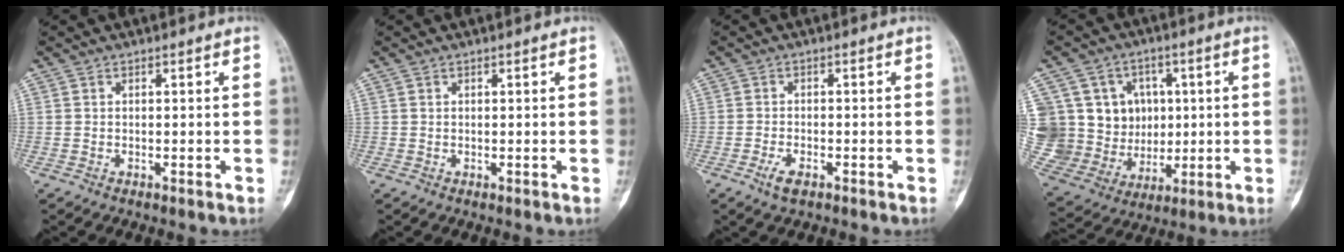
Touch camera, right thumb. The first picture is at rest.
{"total": 0.0}
{"total": 3.2, "force": [-1.9, 1.3, 2.2], "torque": [-0.048, 0.006, -0.035]}
{"total": 18.7, "force": [3.2, 16.2, 8.8], "torque": [-0.133, 0.026, 0.091]}